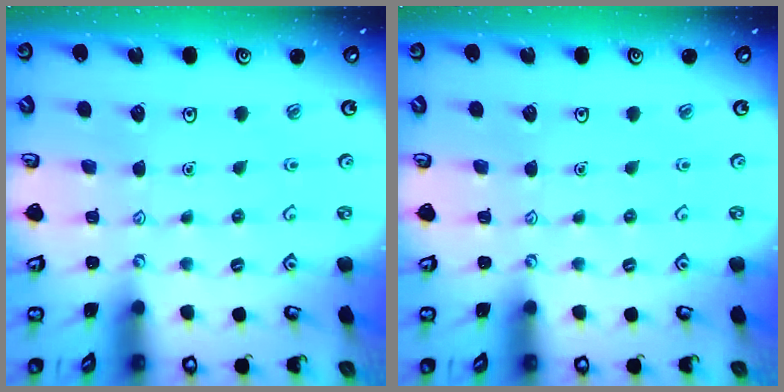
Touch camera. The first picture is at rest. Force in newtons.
{"total": 0.0}